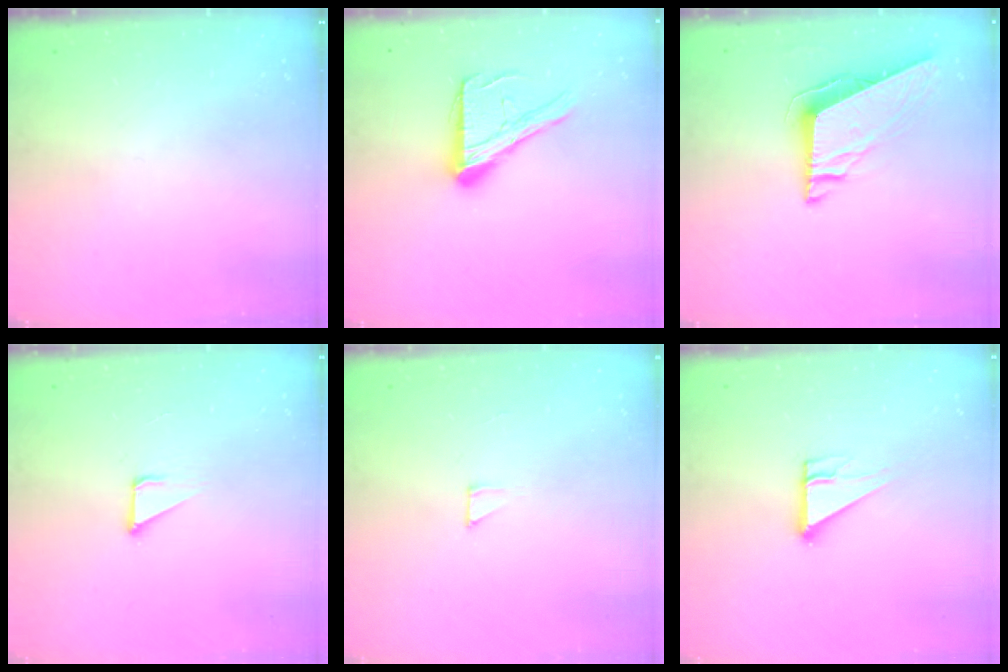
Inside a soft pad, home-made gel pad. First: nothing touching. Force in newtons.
{"total": 14.7, "press": 14.7, "slide": 1.1}
{"total": 8.5, "press": 8.5, "slide": 0.3}
{"total": 2.2, "press": 2.2, "slide": 0.2}
{"total": 1.9, "press": 1.9, "slide": 0.1}
{"total": 5.1, "press": 5.0, "slide": 0.4}